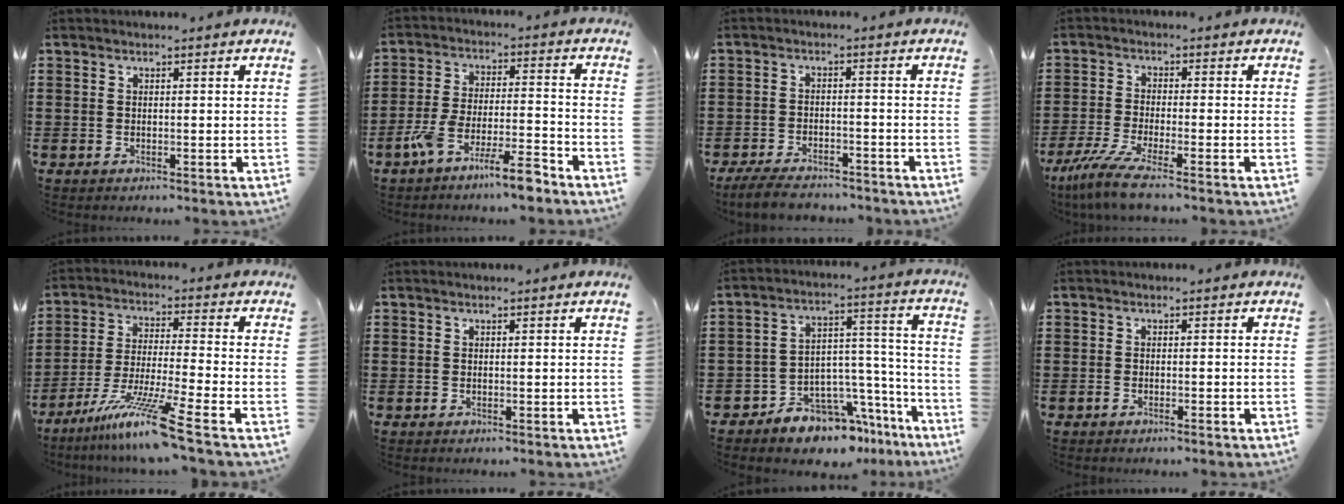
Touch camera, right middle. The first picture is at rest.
{"total": 9.0, "force": [-7.0, 1.0, 5.5], "torque": [-0.119, 0.001, -0.138]}
{"total": 4.9, "force": [-4.5, 1.0, 1.6], "torque": [-0.039, -0.002, -0.089]}
{"total": 6.0, "force": [-4.6, 0.3, 3.8], "torque": [-0.097, -0.024, -0.093]}
{"total": 11.1, "force": [-8.0, -0.4, 7.7], "torque": [-0.150, -0.009, -0.155]}
{"total": 0.0}
{"total": 8.5, "force": [-7.7, 3.3, 1.5], "torque": [-0.022, 0.016, -0.141]}
{"total": 0.7, "force": [-0.6, 0.0, 0.4], "torque": [-0.009, -0.003, -0.011]}